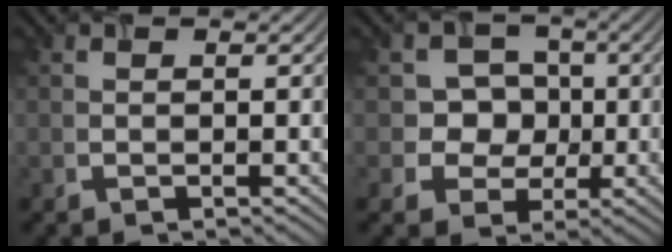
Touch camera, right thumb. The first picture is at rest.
{"total": 6.6, "force": [0.4, 6.2, 2.3], "torque": [-0.041, 0.016, 0.007]}